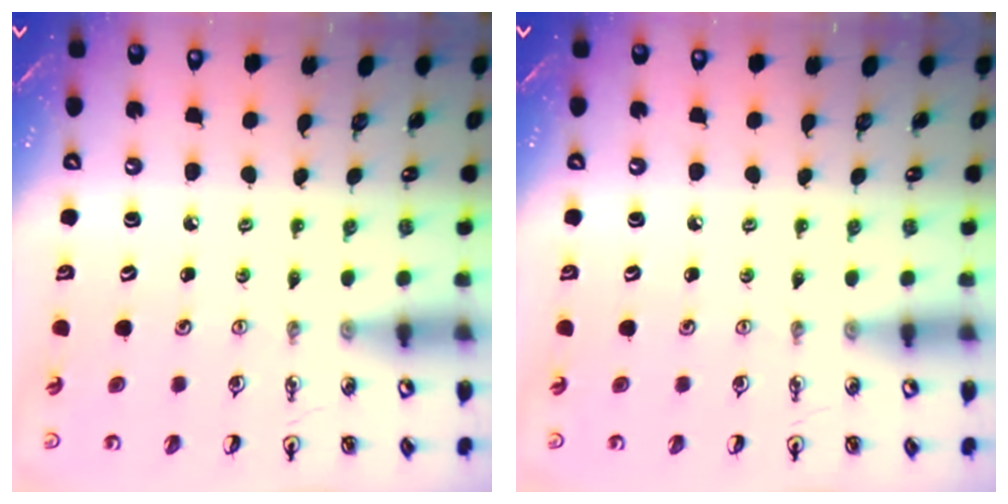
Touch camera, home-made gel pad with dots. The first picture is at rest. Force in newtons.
{"total": 0.0}